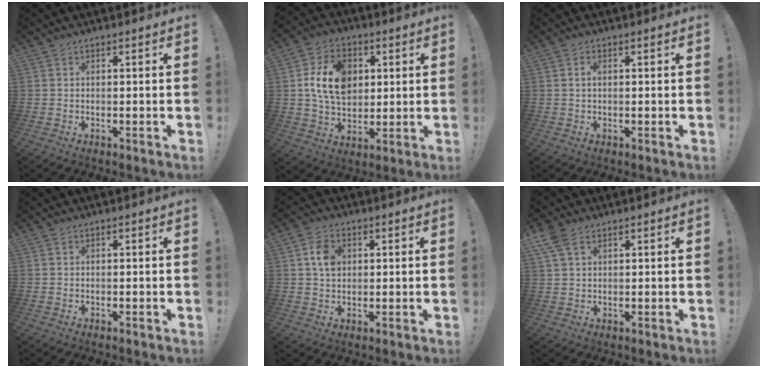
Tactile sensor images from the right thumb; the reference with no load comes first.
{"total": 15.7, "force": [3.3, 11.7, 10.0], "torque": [-0.172, -0.001, 0.066]}
{"total": 1.5, "force": [0.3, 0.9, 1.2], "torque": [-0.032, 0.007, 0.005]}
{"total": 0.0}
{"total": 6.7, "force": [1.6, 5.1, 3.9], "torque": [-0.058, 0.008, 0.030]}
{"total": 5.1, "force": [2.8, 2.8, 3.2], "torque": [-0.058, -0.006, 0.056]}